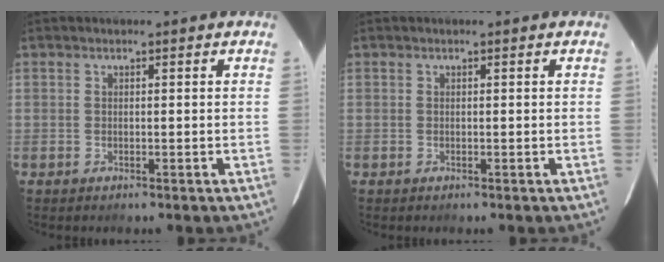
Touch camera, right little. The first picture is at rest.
{"total": 0.0}